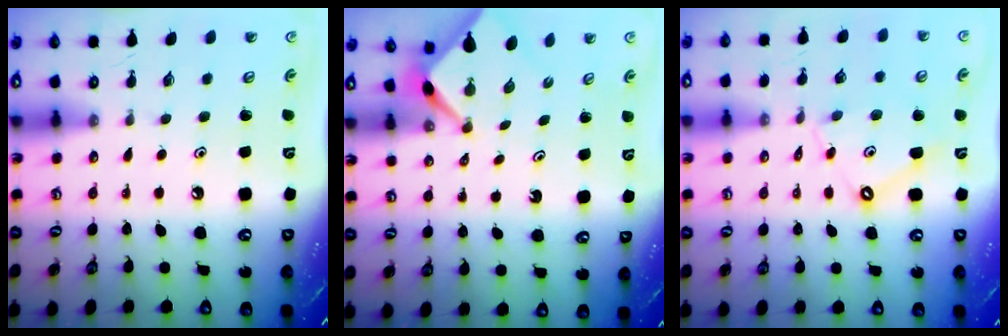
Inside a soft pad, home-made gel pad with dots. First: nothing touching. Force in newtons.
{"total": 2.4, "press": 2.4, "slide": 0.3}
{"total": 8.3, "press": 8.2, "slide": 0.7}